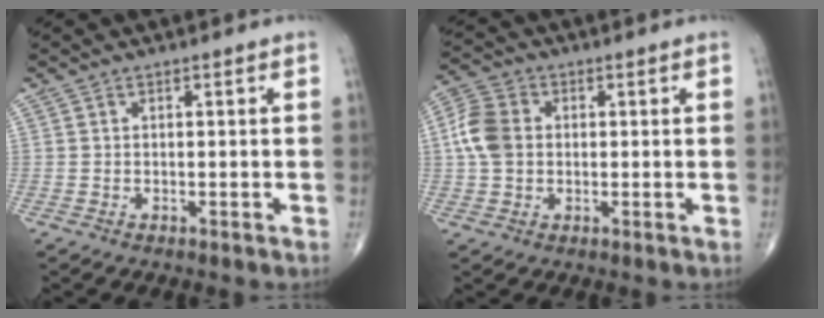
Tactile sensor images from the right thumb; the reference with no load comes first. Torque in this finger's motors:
{"motor_torque": [-0.27, 0.55, 0.53, -0.03, 0.06]}